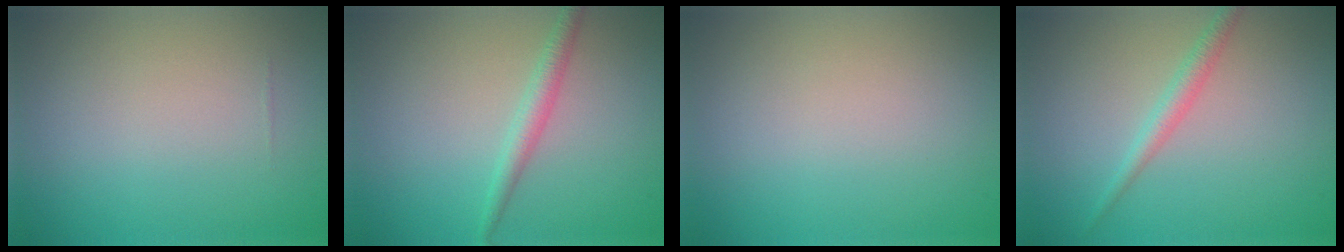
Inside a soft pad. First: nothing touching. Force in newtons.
{"total": 1.9, "press": 1.9, "slide": 0.1}
{"total": 0.0}
{"total": 1.8, "press": 1.8, "slide": 0.1}